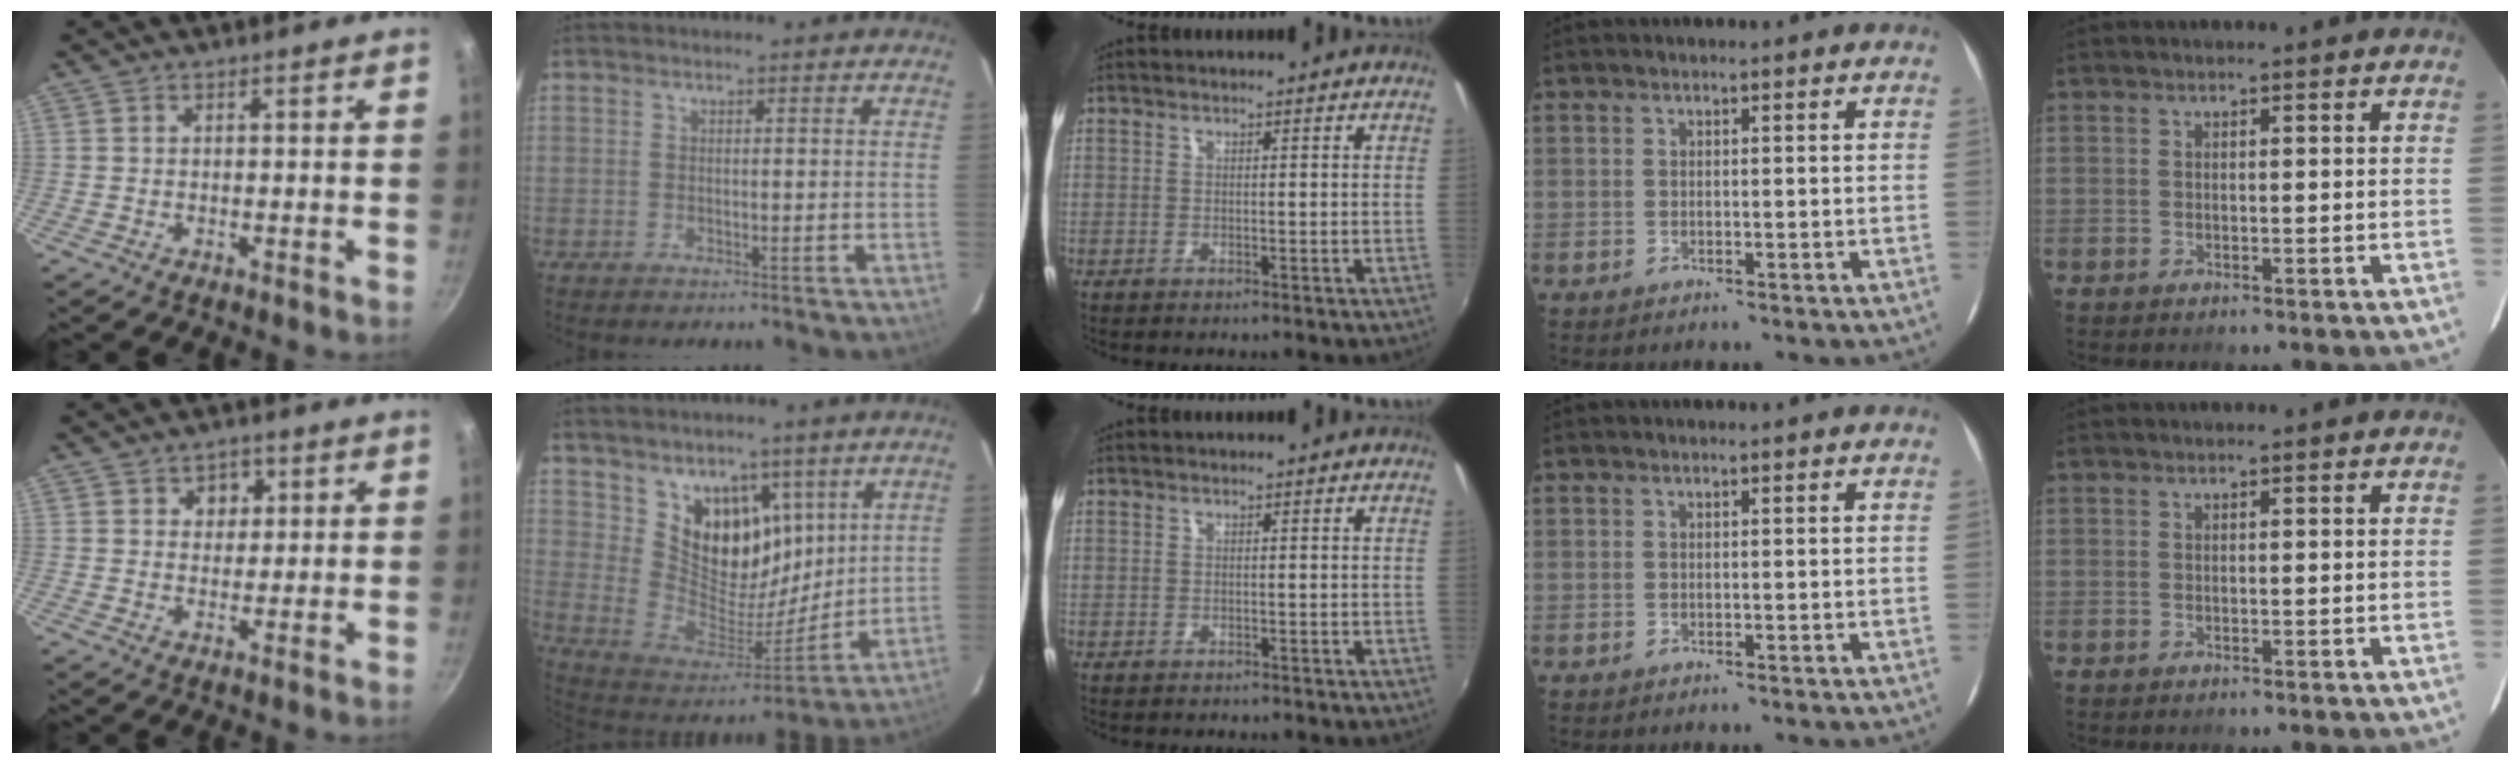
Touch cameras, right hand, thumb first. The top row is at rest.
{"thumb": {"total": 3.7, "force": [1.3, 3.1, 1.4], "torque": [0.008, -0.006, 0.017]}, "index": {"total": 14.8, "force": [8.1, 10.4, 6.6], "torque": [-0.123, -0.015, 0.160]}, "middle": {"total": 0.5, "force": [-0.5, 0.2, 0.0], "torque": [-0.001, -0.002, -0.008]}}